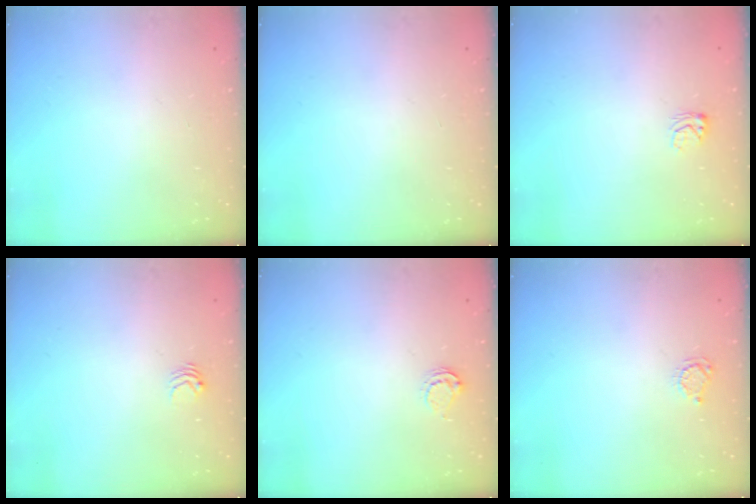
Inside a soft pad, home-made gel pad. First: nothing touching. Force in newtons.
{"total": 0.0}
{"total": 3.8, "press": 3.7, "slide": 0.3}
{"total": 3.0, "press": 3.0, "slide": 0.4}
{"total": 4.8, "press": 4.7, "slide": 0.4}
{"total": 3.8, "press": 3.7, "slide": 0.4}